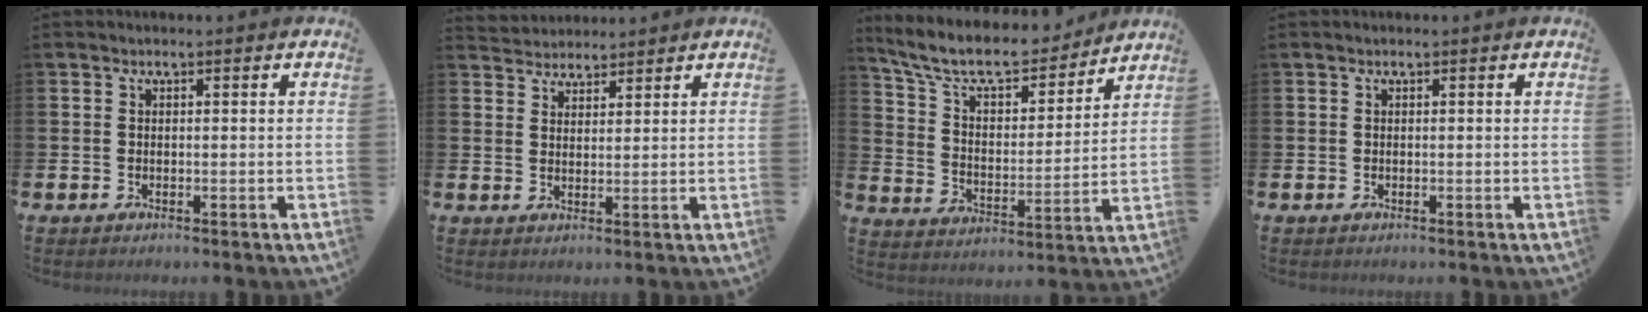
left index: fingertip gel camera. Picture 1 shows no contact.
{"total": 3.3, "force": [3.1, 1.0, -0.6], "torque": [0.002, -0.010, 0.057]}
{"total": 9.7, "force": [8.8, 2.8, 3.1], "torque": [-0.099, -0.057, 0.152]}
{"total": 0.0}